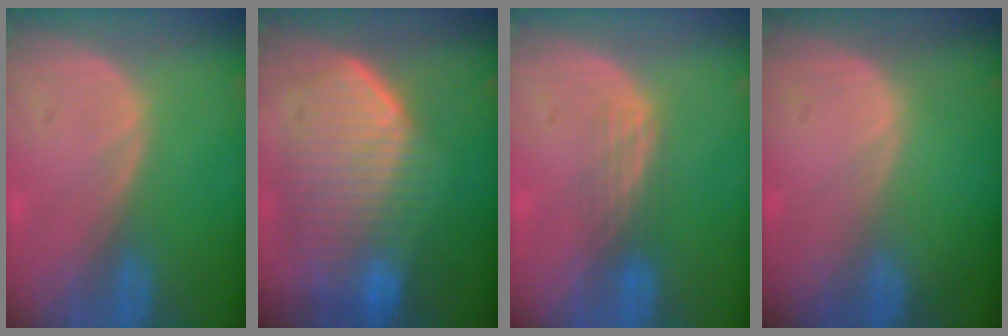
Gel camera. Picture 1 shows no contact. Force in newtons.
{"total": 10.9, "press": 9.5, "slide": 5.3}
{"total": 2.7, "press": 2.6, "slide": 0.8}
{"total": 0.0}